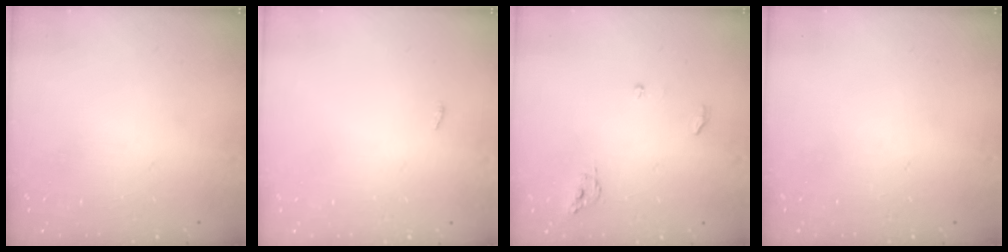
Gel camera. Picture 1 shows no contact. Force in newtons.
{"total": 6.7, "press": 1.4, "slide": 6.6}
{"total": 4.6, "press": 4.6, "slide": 0.3}
{"total": 0.0}